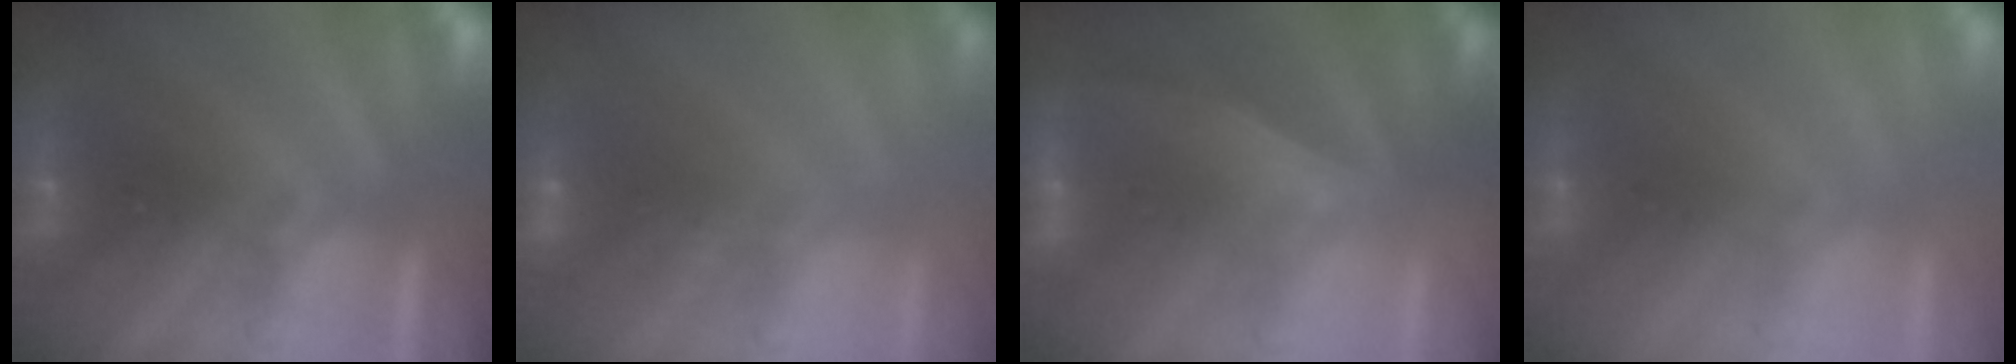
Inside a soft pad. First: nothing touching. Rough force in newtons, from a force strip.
{"total": 2.5}
{"total": 2.1}
{"total": 2.4}